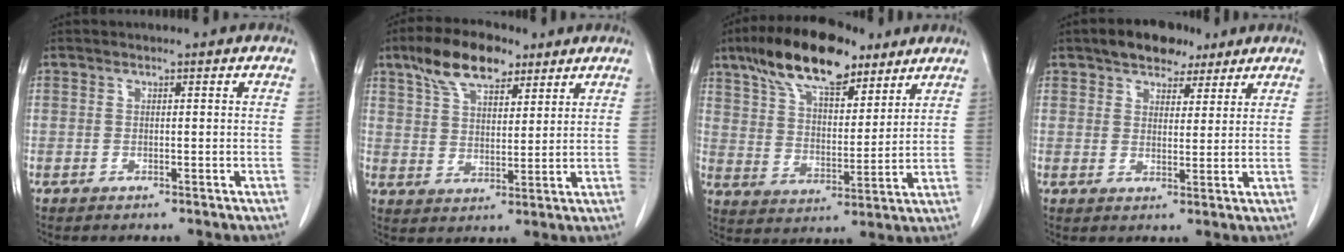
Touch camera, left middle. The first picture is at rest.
{"total": 10.4, "force": [6.9, 4.3, 6.4], "torque": [-0.122, 0.018, 0.128]}
{"total": 16.5, "force": [11.5, 5.9, 10.2], "torque": [-0.184, 0.022, 0.203]}
{"total": 7.1, "force": [5.0, 3.6, 3.4], "torque": [-0.047, 0.016, 0.081]}